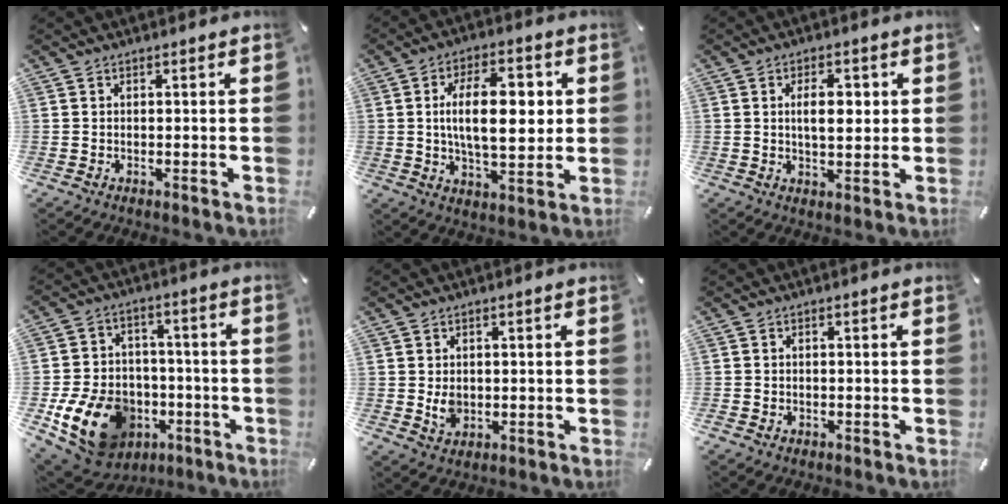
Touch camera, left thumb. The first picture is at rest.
{"total": 15.3, "force": [2.1, 7.8, 13.0], "torque": [-0.212, 0.005, 0.029]}
{"total": 7.1, "force": [1.3, 3.8, 5.8], "torque": [-0.086, 0.001, 0.014]}
{"total": 17.3, "force": [-5.9, 13.3, 9.4], "torque": [-0.166, 0.031, -0.086]}
{"total": 3.8, "force": [0.0, 3.3, 2.0], "torque": [-0.035, -0.001, -0.002]}
{"total": 1.1, "force": [-0.5, 1.0, 0.3], "torque": [-0.006, 0.004, -0.012]}